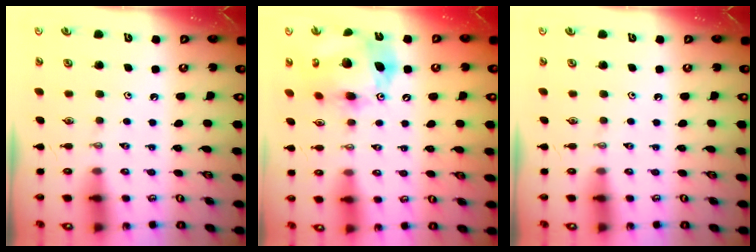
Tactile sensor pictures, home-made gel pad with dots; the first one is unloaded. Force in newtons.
{"total": 15.7, "press": 15.7, "slide": 1.4}
{"total": 0.0}